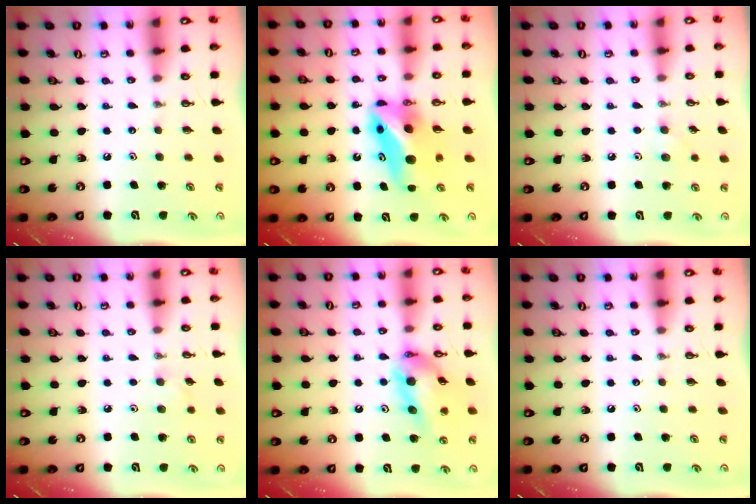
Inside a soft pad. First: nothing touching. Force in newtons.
{"total": 9.4, "press": 9.2, "slide": 1.7}
{"total": 5.3, "press": 5.2, "slide": 1.1}
{"total": 5.9, "press": 5.3, "slide": 2.6}
{"total": 13.9, "press": 13.8, "slide": 1.2}
{"total": 0.0}